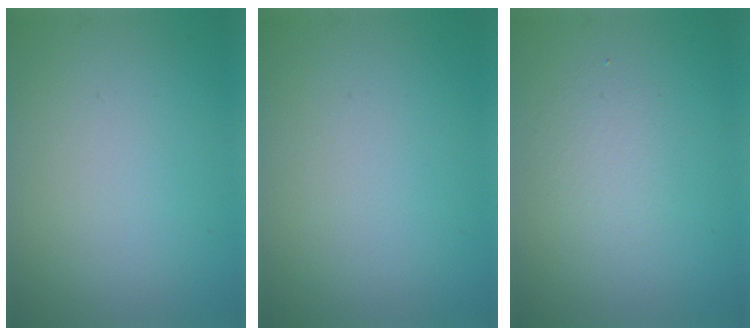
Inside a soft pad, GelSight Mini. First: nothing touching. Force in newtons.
{"total": 0.0}
{"total": 1.5, "press": 1.5, "slide": 0.1}